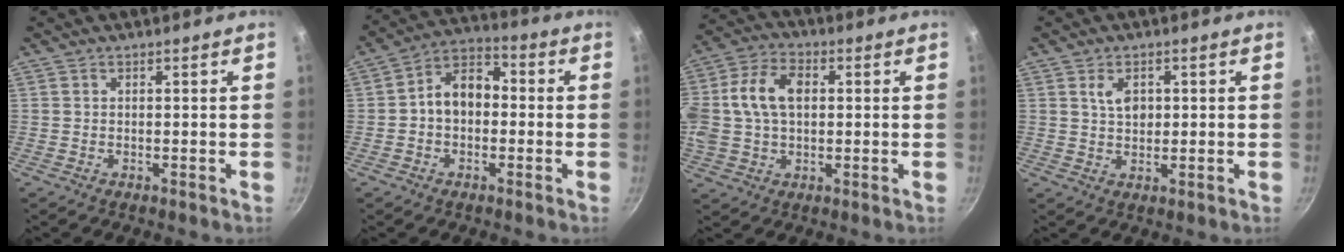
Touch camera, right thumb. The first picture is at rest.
{"total": 9.2, "force": [-0.5, 6.6, 6.4], "torque": [-0.070, 0.036, -0.027]}
{"total": 15.9, "force": [2.1, 10.9, 11.4], "torque": [-0.233, 0.029, 0.030]}
{"total": 4.1, "force": [1.0, 2.7, 2.9], "torque": [-0.036, -0.004, 0.019]}